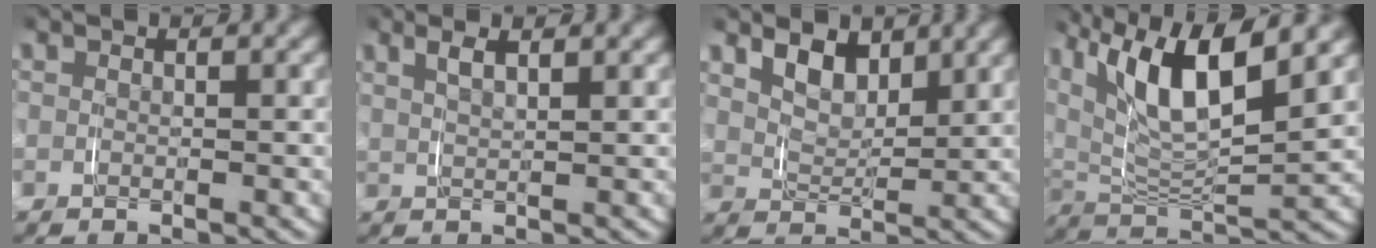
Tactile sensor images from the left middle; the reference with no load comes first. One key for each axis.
{"total": 2.0, "fx": 1.4, "fy": 0.4, "fz": 1.4, "tx": -0.026, "ty": 0.002, "tz": 0.028}
{"total": 4.6, "fx": 2.6, "fy": 2.8, "fz": 2.5, "tx": -0.051, "ty": 0.001, "tz": 0.044}
{"total": 9.8, "fx": 4.4, "fy": 4.6, "fz": 7.4, "tx": -0.142, "ty": 0.010, "tz": 0.068}